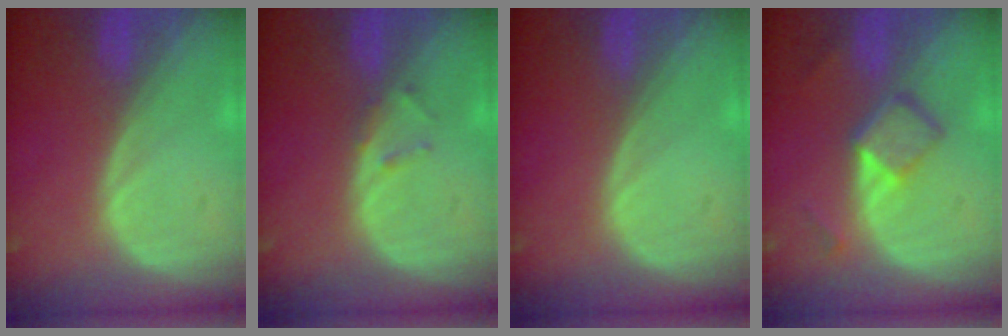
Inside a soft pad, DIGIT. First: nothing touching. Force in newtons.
{"total": 1.3, "press": 1.3, "slide": 0.4}
{"total": 0.0}
{"total": 4.9, "press": 4.6, "slide": 1.8}